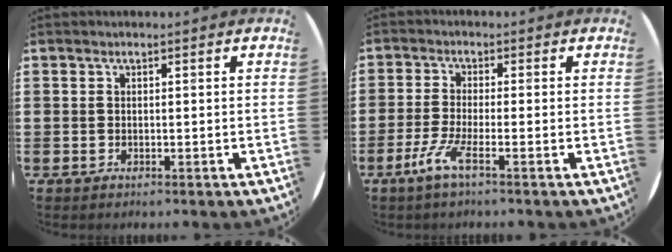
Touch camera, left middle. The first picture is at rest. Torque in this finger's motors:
{"motor_torque": [-0.06, -0.09, 0.46, 0.15]}